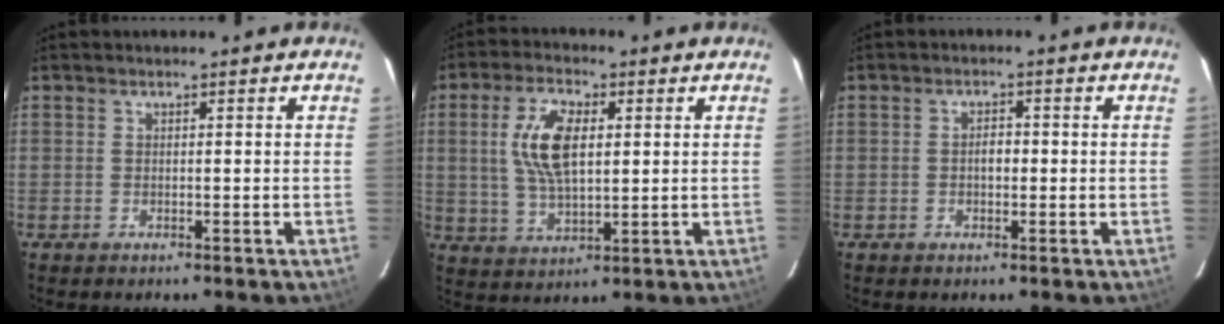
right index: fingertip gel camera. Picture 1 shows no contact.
{"total": 10.2, "force": [2.0, 4.9, 8.8], "torque": [-0.173, 0.008, 0.044]}
{"total": 2.0, "force": [-0.3, 1.3, 1.6], "torque": [-0.026, 0.005, -0.006]}